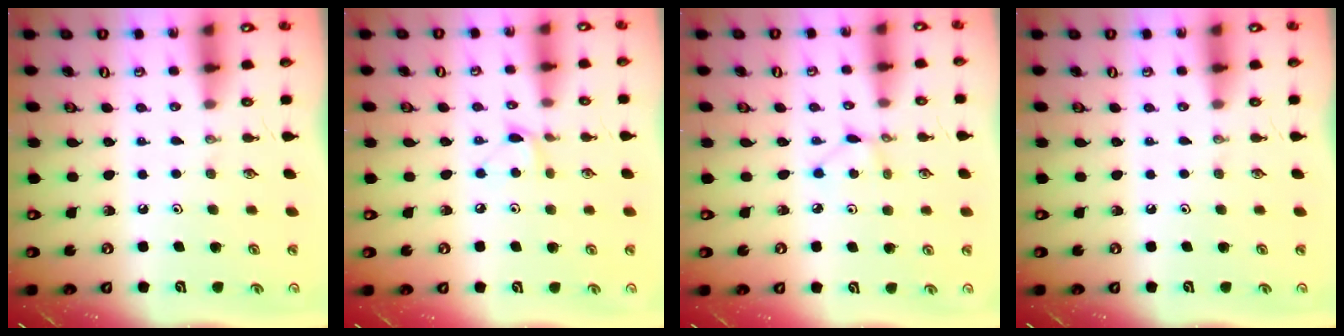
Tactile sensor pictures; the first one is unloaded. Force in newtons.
{"total": 4.8, "press": 4.8, "slide": 0.6}
{"total": 2.1, "press": 2.1, "slide": 0.3}
{"total": 0.0}